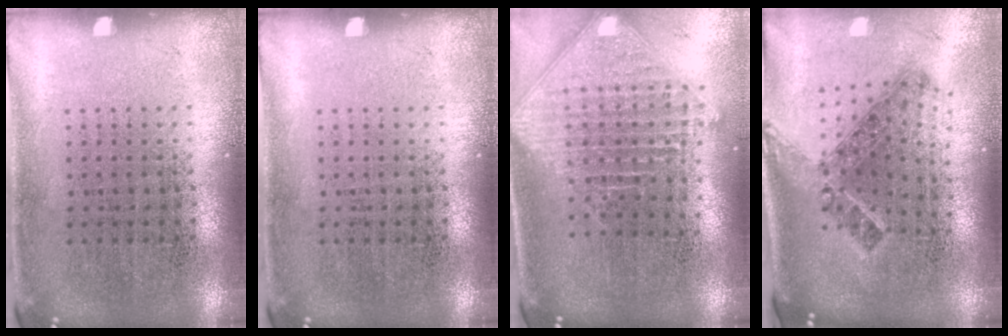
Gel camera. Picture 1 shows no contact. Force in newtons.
{"total": 0.0}
{"total": 2.5, "press": 1.9, "slide": 1.6}
{"total": 1.4, "press": 1.0, "slide": 0.9}